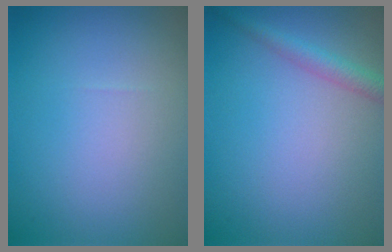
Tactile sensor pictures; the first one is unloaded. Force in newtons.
{"total": 2.0, "press": 2.0, "slide": 0.1}